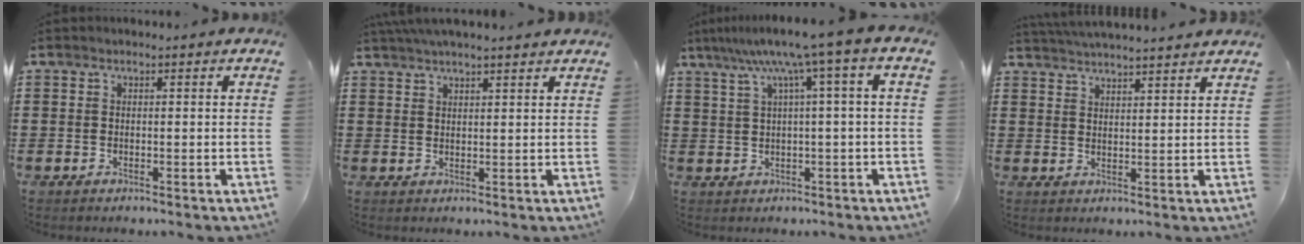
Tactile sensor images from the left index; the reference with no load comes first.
{"total": 2.9, "force": [2.7, 0.0, 1.1], "torque": [-0.027, 0.000, 0.052]}
{"total": 7.9, "force": [2.8, -0.5, 7.3], "torque": [-0.145, -0.009, 0.042]}
{"total": 3.3, "force": [3.3, -0.4, 0.2], "torque": [-0.014, -0.012, 0.061]}